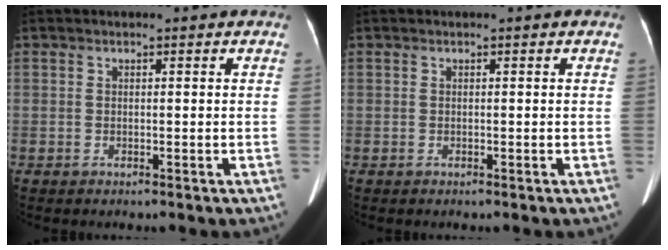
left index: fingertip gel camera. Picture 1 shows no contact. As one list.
[{"total": 0.0}]